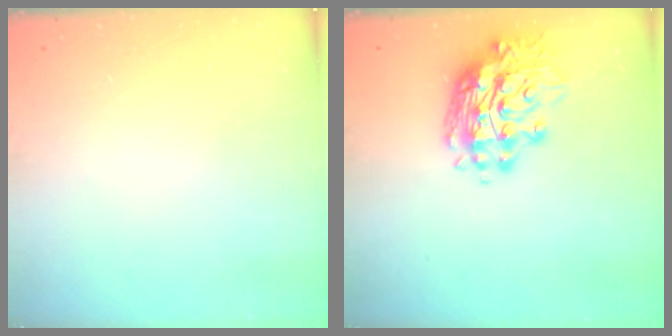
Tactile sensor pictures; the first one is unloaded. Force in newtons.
{"total": 15.0, "press": 14.9, "slide": 1.4}